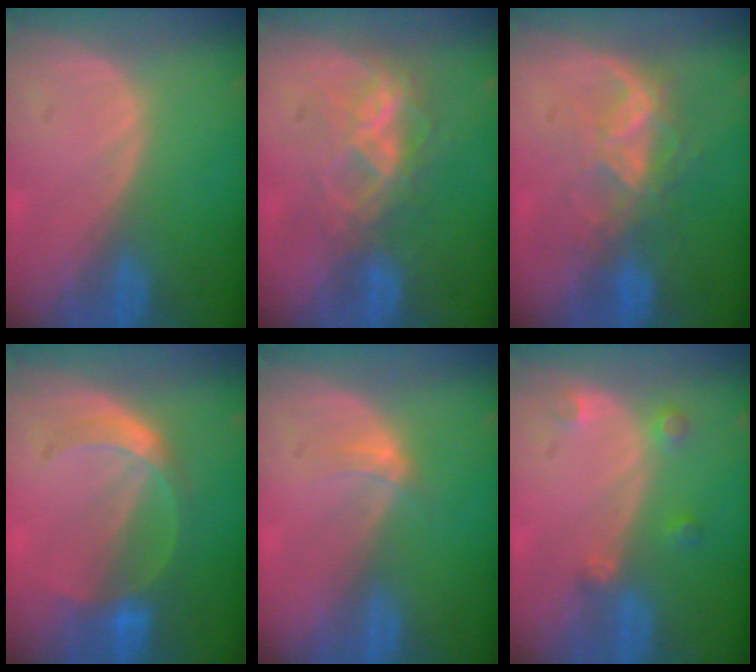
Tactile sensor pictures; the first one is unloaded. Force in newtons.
{"total": 7.2, "press": 6.1, "slide": 3.8}
{"total": 6.7, "press": 6.0, "slide": 3.0}
{"total": 5.6, "press": 5.3, "slide": 1.9}
{"total": 1.9, "press": 1.5, "slide": 1.1}
{"total": 2.6, "press": 2.5, "slide": 0.5}